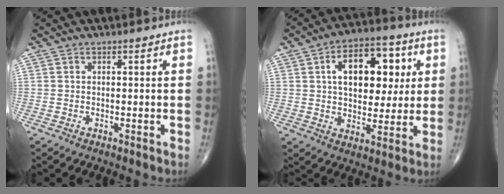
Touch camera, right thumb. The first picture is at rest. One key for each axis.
{"total": 16.6, "fx": 4.1, "fy": 9.9, "fz": 12.7, "tx": -0.149, "ty": 0.007, "tz": 0.063}